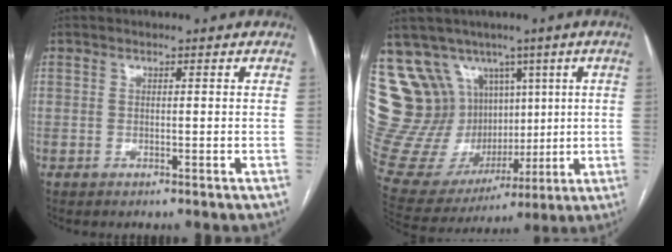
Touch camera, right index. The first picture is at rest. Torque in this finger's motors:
{"motor_torque": [-0.33, 0.56, 0.05, -0.02]}